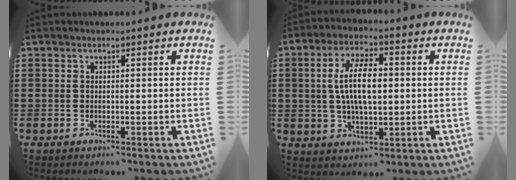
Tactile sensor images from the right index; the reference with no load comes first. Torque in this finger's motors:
{"motor_torque": [0.76, -0.30, 0.36, 0.21]}